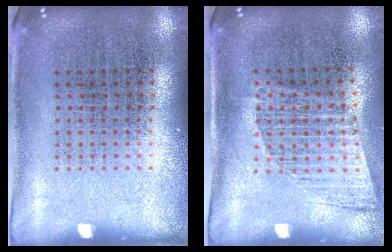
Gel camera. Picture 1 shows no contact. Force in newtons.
{"total": 1.2, "press": 1.0, "slide": 0.7}